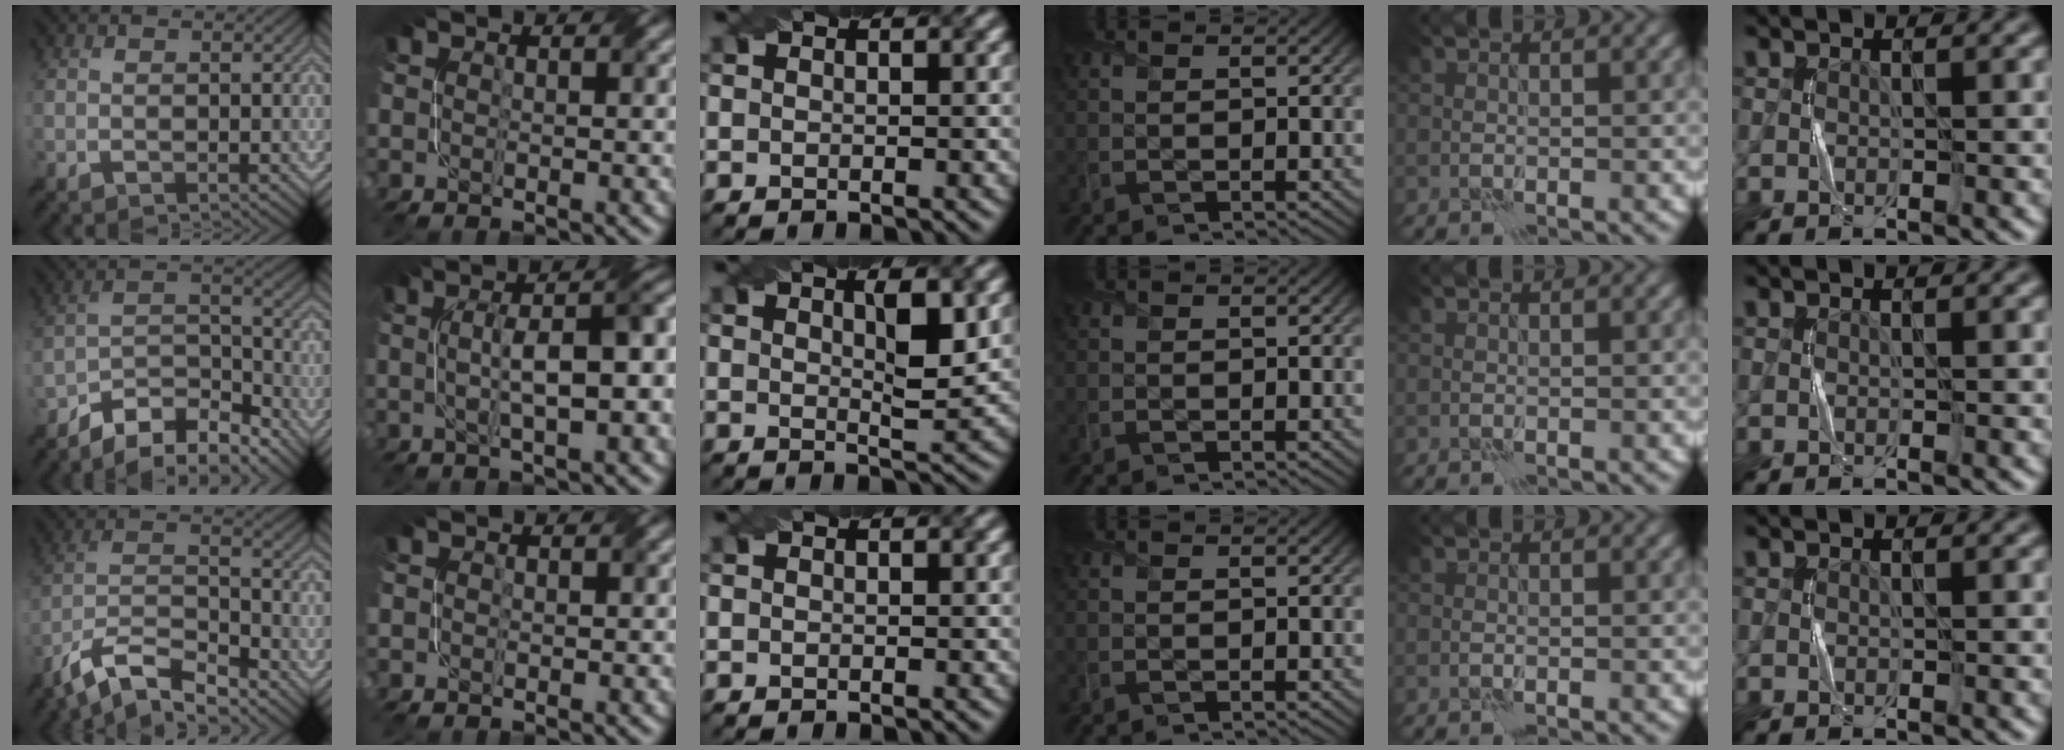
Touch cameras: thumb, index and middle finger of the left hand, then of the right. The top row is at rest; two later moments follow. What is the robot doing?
{"motion": "twist", "object": "screw"}